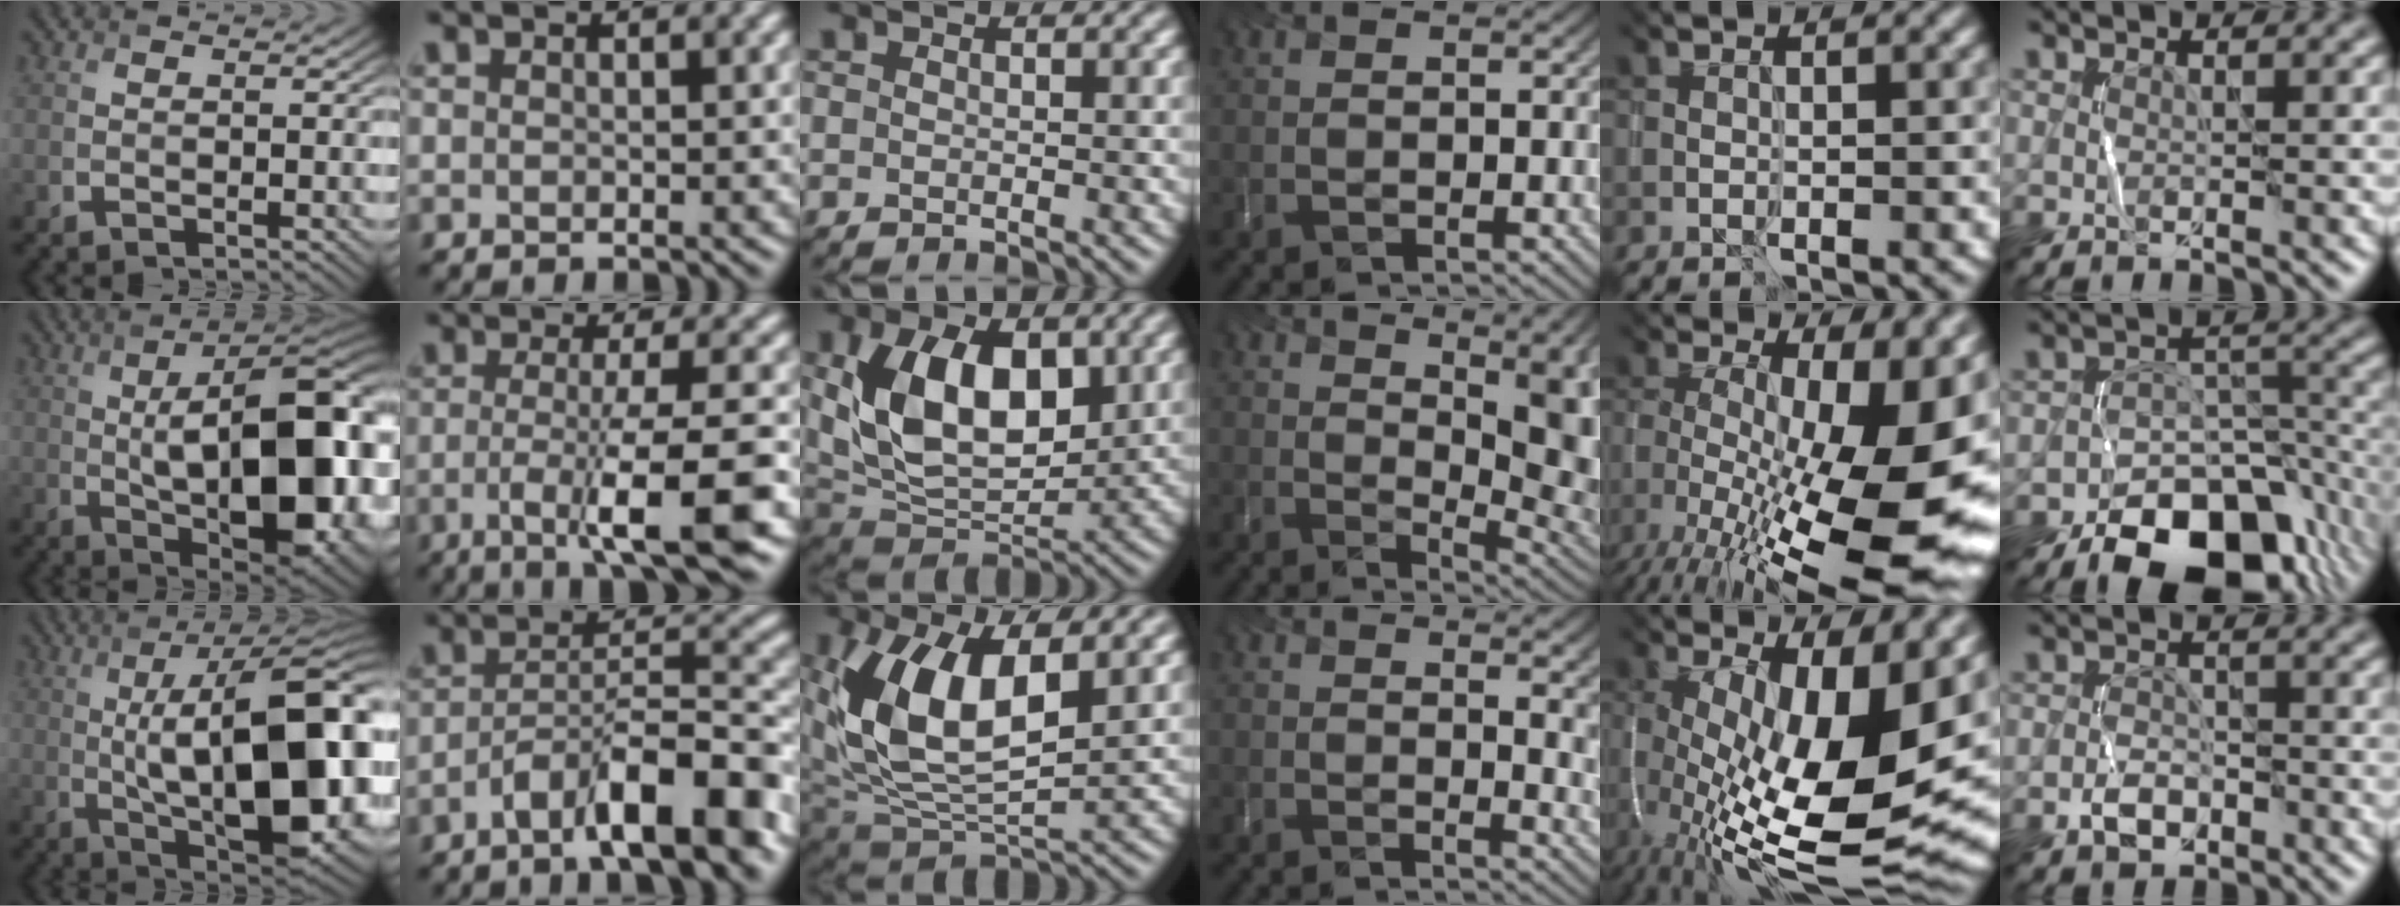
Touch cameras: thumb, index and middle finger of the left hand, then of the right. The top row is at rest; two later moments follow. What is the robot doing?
{"motion": "wrap", "object": "string"}